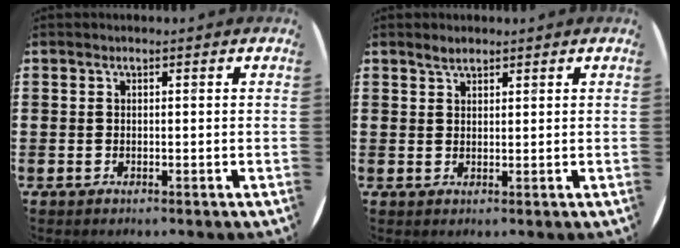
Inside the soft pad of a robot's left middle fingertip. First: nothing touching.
{"total": 1.7, "force": [1.5, 0.6, 0.4], "torque": [-0.001, 0.001, 0.026]}